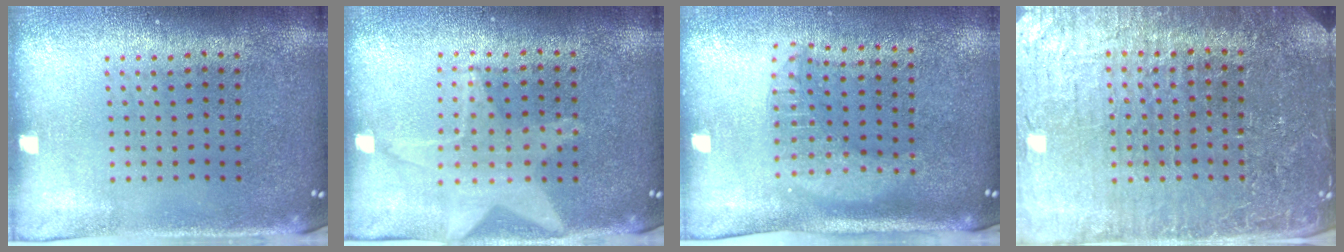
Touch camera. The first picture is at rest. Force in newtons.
{"total": 1.6, "press": 1.5, "slide": 0.6}
{"total": 1.8, "press": 1.4, "slide": 1.0}
{"total": 4.4, "press": 4.2, "slide": 1.3}